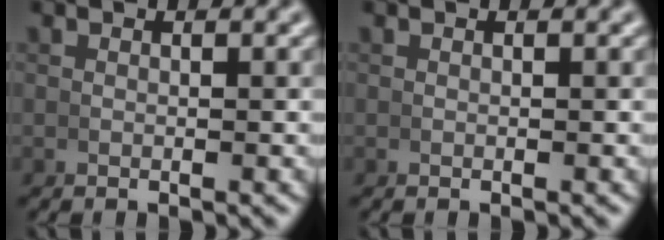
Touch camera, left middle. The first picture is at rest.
{"total": 0.0}